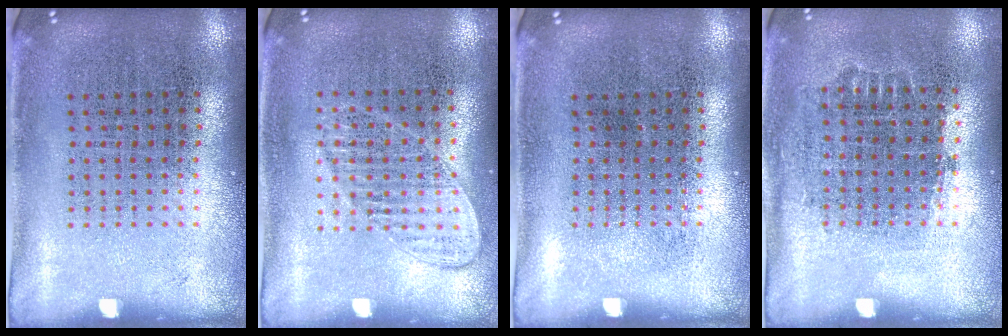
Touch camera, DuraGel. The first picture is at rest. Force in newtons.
{"total": 1.2, "press": 1.1, "slide": 0.4}
{"total": 0.0}
{"total": 0.7, "press": 0.6, "slide": 0.3}